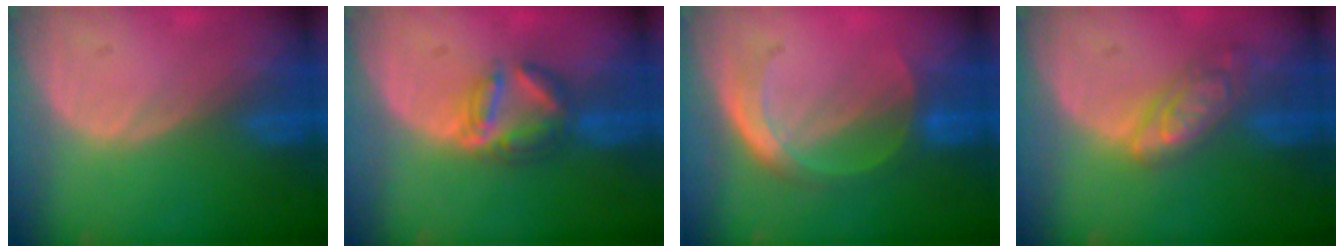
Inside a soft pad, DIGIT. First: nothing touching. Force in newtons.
{"total": 5.8, "press": 5.5, "slide": 1.9}
{"total": 5.7, "press": 5.2, "slide": 2.5}
{"total": 6.2, "press": 5.4, "slide": 3.0}